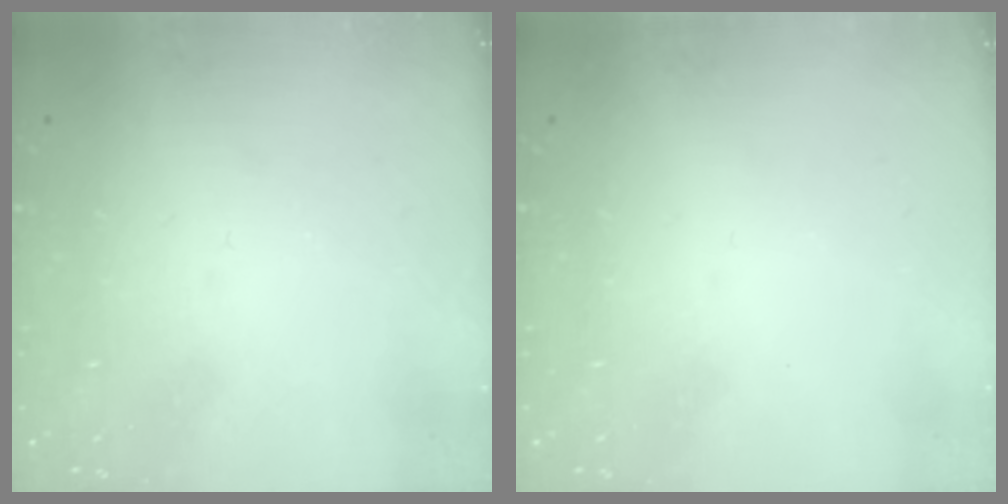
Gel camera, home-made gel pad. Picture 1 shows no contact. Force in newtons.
{"total": 0.0}